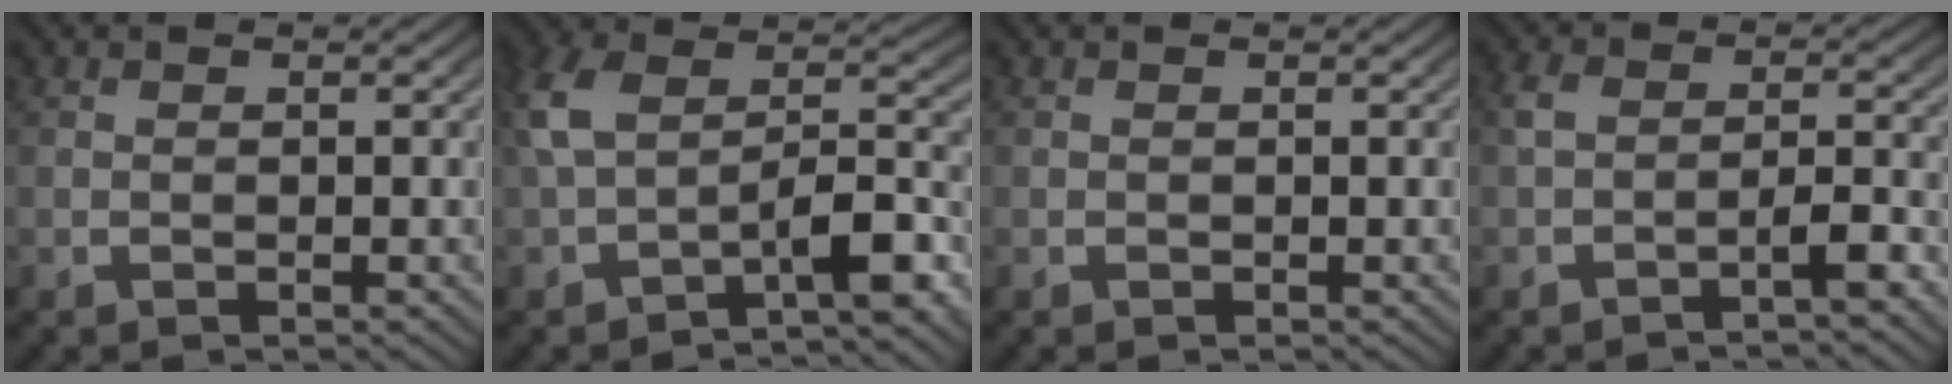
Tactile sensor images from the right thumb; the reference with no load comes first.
{"total": 8.3, "force": [-2.0, 4.5, 6.7], "torque": [-0.127, -0.014, -0.013]}
{"total": 0.0}
{"total": 2.4, "force": [-1.3, 0.8, 1.9], "torque": [-0.039, -0.003, -0.016]}